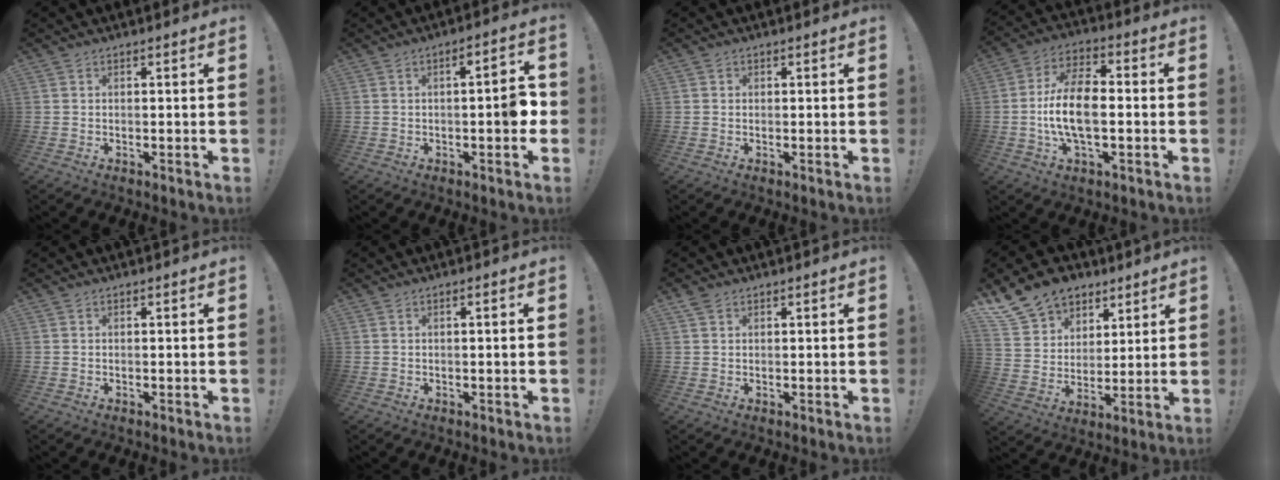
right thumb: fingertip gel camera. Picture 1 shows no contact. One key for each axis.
{"total": 6.7, "fx": -1.4, "fy": 1.9, "fz": 6.3, "tx": -0.069, "ty": 0.002, "tz": -0.027}
{"total": 0.7, "fx": 0.2, "fy": 0.6, "fz": 0.0, "tx": 0.001, "ty": 0.001, "tz": 0.003}
{"total": 13.4, "fx": -2.1, "fy": 6.6, "fz": 11.4, "tx": -0.220, "ty": 0.008, "tz": -0.039}
{"total": 0.0}
{"total": 1.9, "fx": -0.2, "fy": -0.5, "fz": 1.9, "tx": -0.033, "ty": -0.003, "tz": -0.004}
{"total": 1.5, "fx": 1.1, "fy": 0.9, "fz": 0.5, "tx": -0.012, "ty": 0.000, "tz": 0.021}
{"total": 14.5, "fx": 9.9, "fy": 9.6, "fz": 4.2, "tx": -0.074, "ty": -0.065, "tz": 0.194}